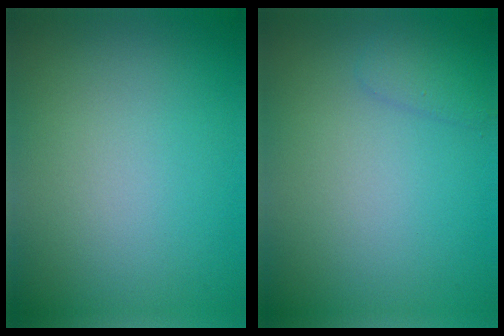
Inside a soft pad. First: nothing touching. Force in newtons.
{"total": 1.3, "press": 1.3, "slide": 0.1}